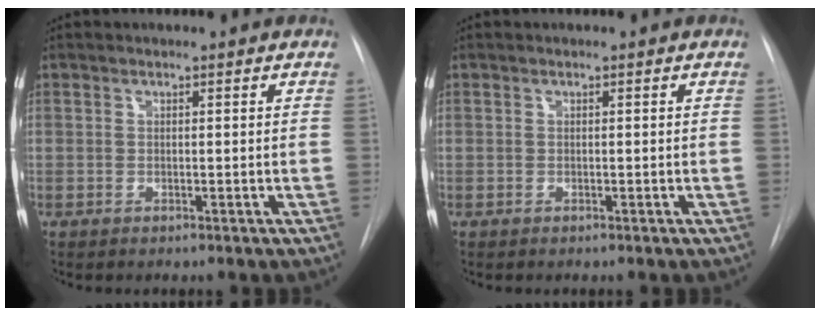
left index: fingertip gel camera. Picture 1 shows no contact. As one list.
[{"total": 0.0}]